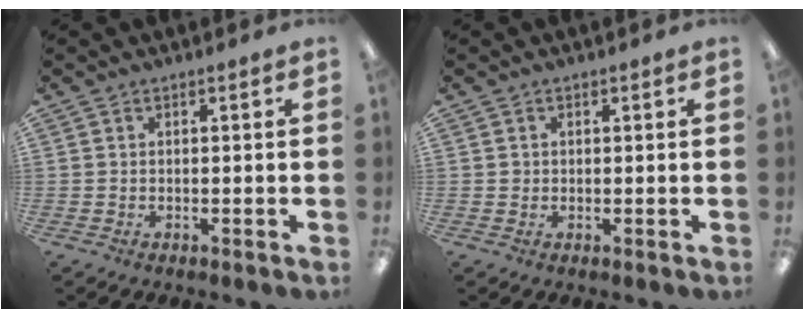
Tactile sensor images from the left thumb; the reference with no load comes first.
{"total": 0.9, "force": [0.2, 0.9, 0.0], "torque": [0.000, 0.006, 0.002]}